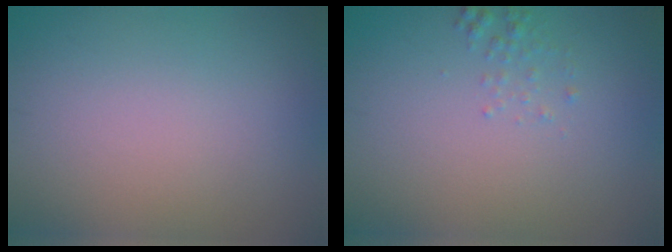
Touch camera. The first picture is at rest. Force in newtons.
{"total": 1.0, "press": 1.0, "slide": 0.0}